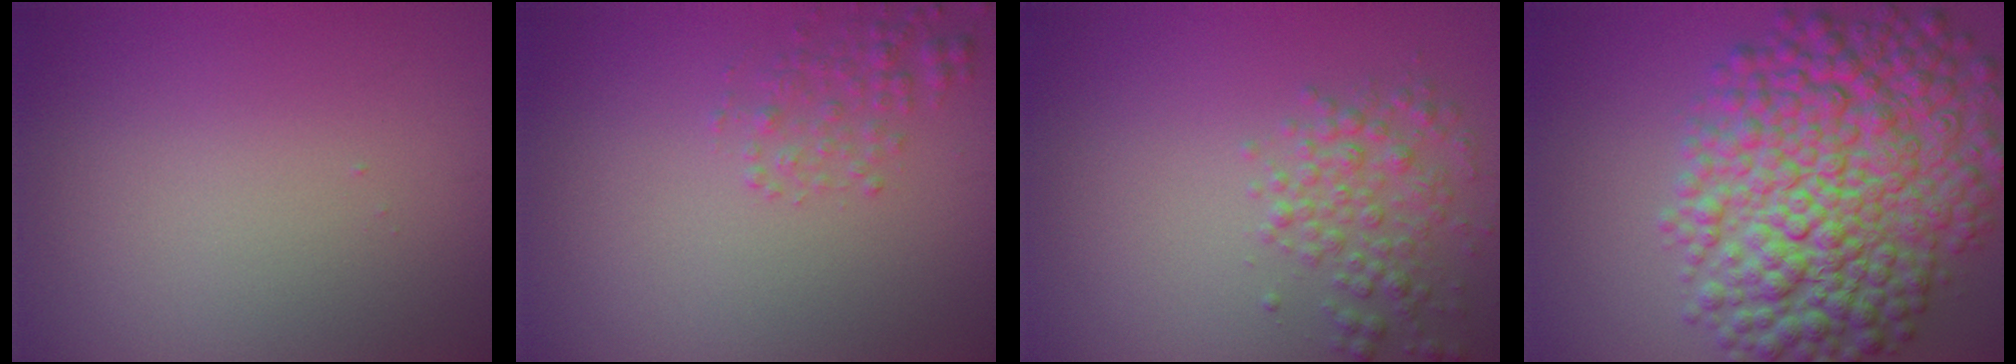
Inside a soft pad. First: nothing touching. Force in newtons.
{"total": 1.9, "press": 1.9, "slide": 0.1}
{"total": 2.8, "press": 2.8, "slide": 0.1}
{"total": 12.1, "press": 12.1, "slide": 0.1}